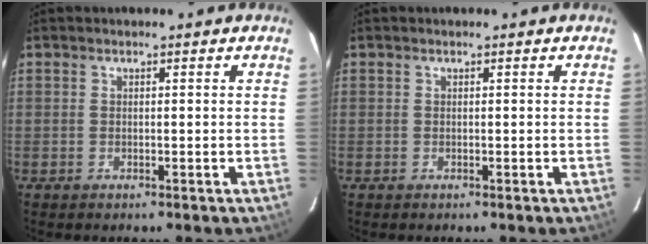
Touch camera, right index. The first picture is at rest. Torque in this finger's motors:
{"motor_torque": [0.00, 0.00, -0.02, 0.00]}